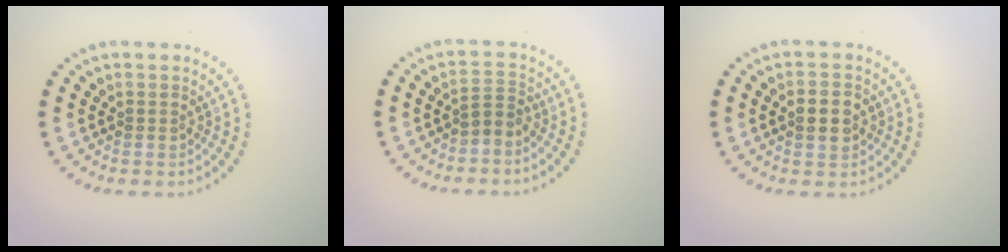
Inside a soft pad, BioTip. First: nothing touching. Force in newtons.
{"total": 1.8, "press": 1.3, "slide": 1.2}
{"total": 2.9, "press": 2.9, "slide": 0.2}